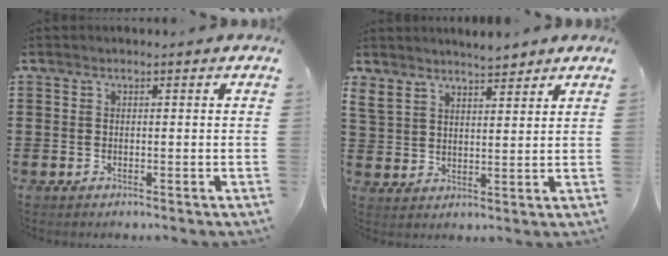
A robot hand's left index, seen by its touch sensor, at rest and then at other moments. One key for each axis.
{"total": 5.2, "fx": 4.9, "fy": 1.6, "fz": 0.8, "tx": -0.034, "ty": -0.012, "tz": 0.093}